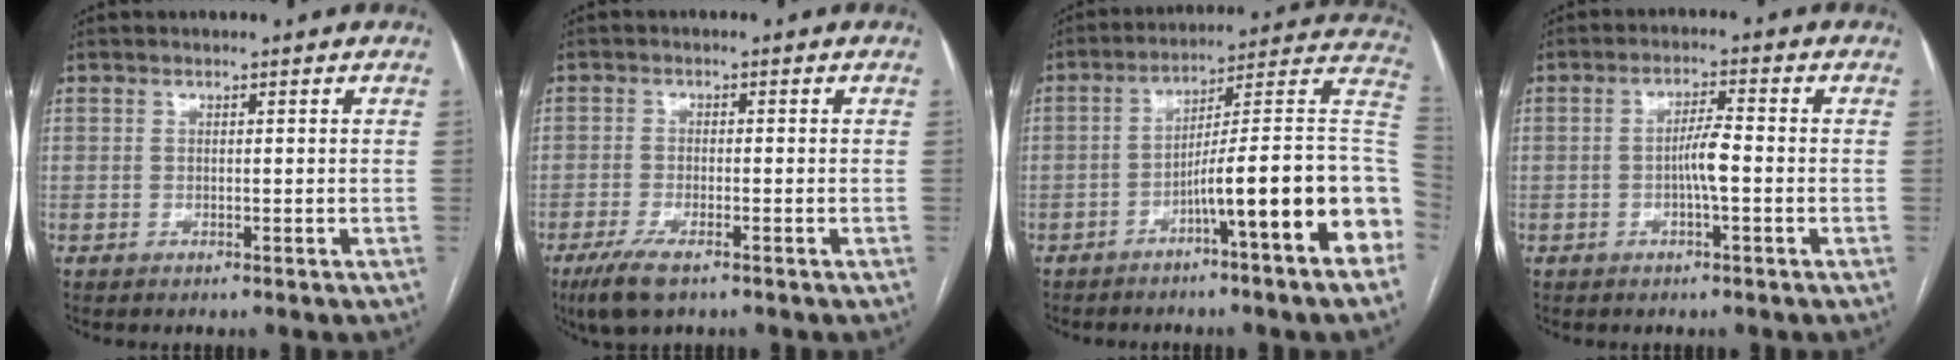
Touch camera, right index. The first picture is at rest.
{"total": 5.3, "force": [-3.5, 1.1, 3.9], "torque": [-0.083, -0.013, -0.061]}
{"total": 17.5, "force": [-6.5, -0.2, 16.3], "torque": [-0.170, 0.037, -0.096]}
{"total": 3.8, "force": [-0.8, 0.3, 3.7], "torque": [-0.069, 0.005, -0.016]}